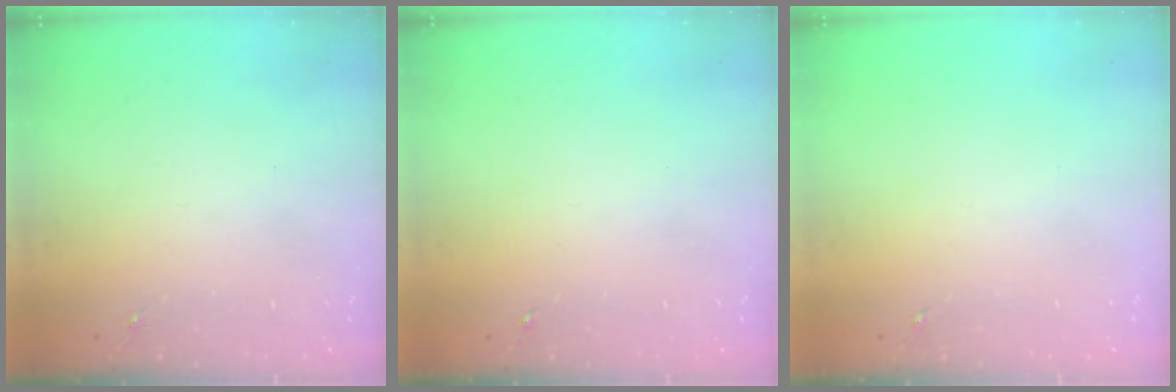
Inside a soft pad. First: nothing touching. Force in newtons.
{"total": 0.0}
{"total": 0.0}